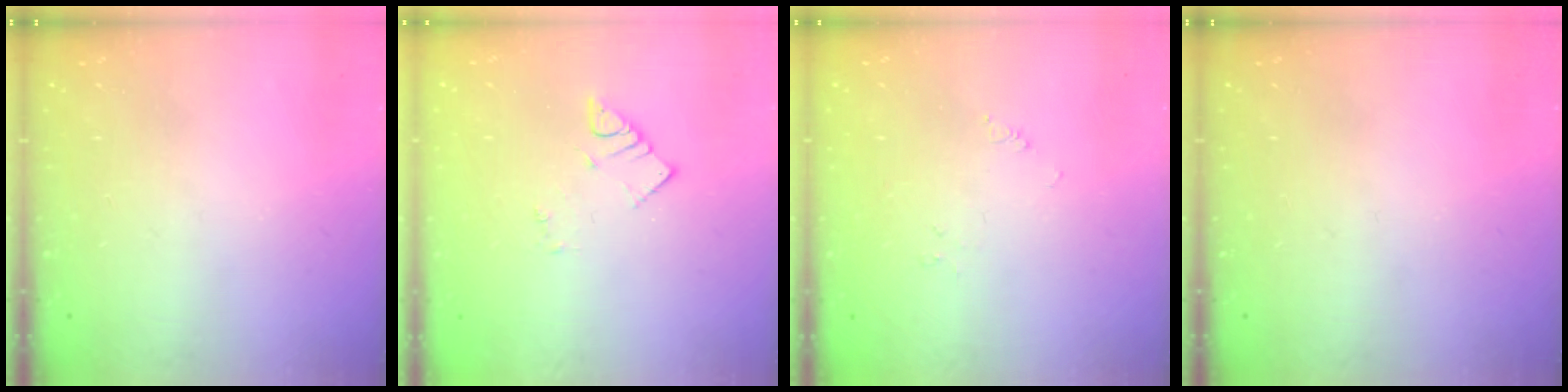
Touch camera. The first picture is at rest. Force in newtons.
{"total": 3.2, "press": 3.2, "slide": 0.1}
{"total": 0.0}
{"total": 0.0}